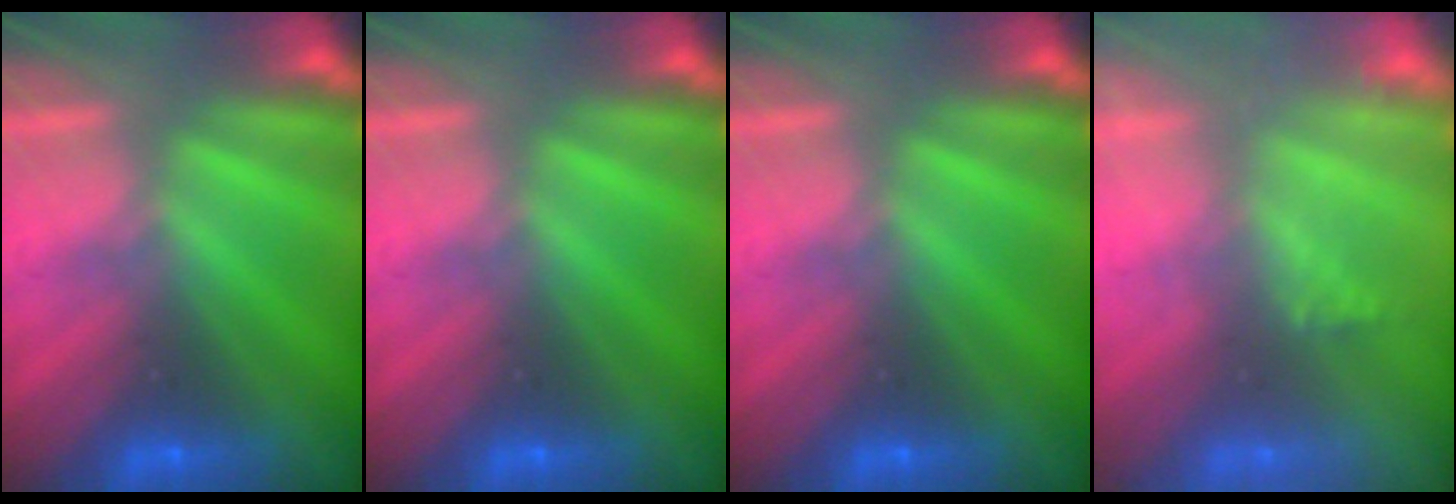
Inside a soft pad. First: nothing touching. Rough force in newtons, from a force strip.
{"total": 0.0}
{"total": 0.0}
{"total": 1.7}